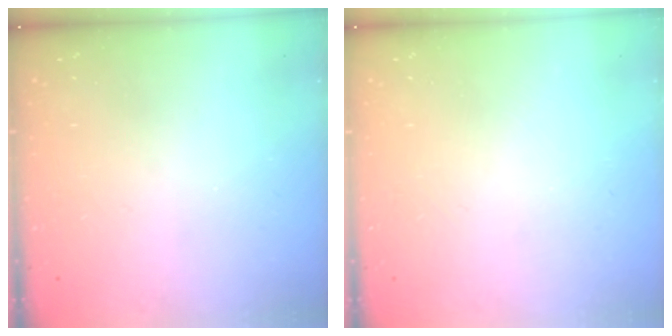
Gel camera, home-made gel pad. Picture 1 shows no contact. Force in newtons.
{"total": 0.0}